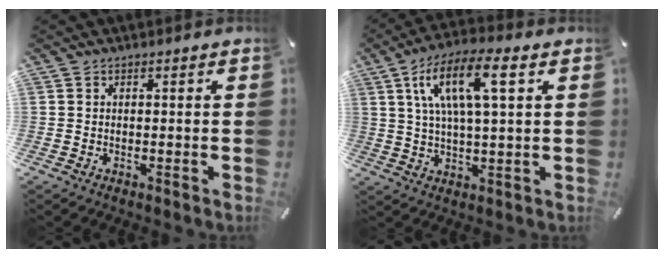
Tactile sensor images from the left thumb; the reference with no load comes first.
{"total": 12.6, "force": [4.7, 3.9, 11.0], "torque": [-0.221, 0.006, 0.077]}